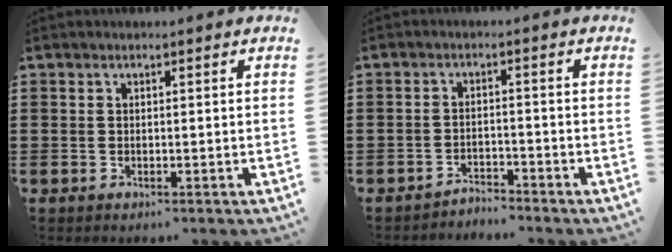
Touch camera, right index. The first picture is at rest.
{"total": 2.4, "force": [-2.4, 0.1, -0.2], "torque": [-0.005, 0.002, -0.053]}